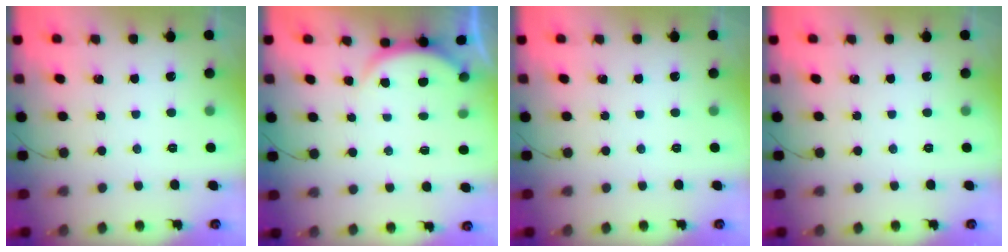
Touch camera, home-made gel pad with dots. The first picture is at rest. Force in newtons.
{"total": 2.5, "press": 2.5, "slide": 0.6}
{"total": 0.0}
{"total": 0.0}